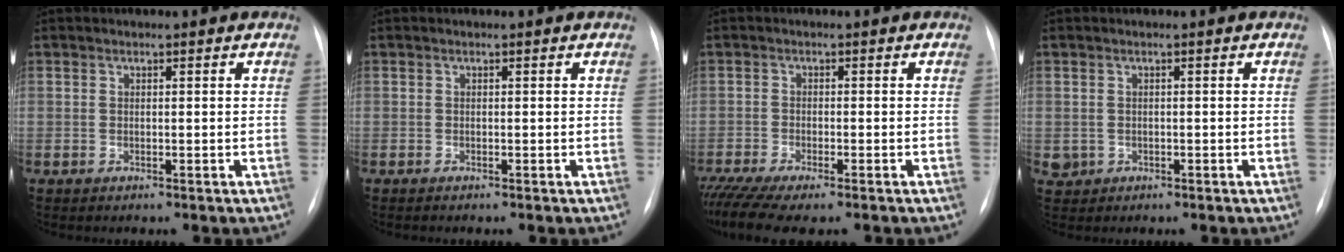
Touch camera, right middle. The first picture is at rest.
{"total": 0.0}
{"total": 8.1, "force": [-6.4, 1.0, 4.8], "torque": [-0.081, -0.014, -0.103]}
{"total": 1.6, "force": [-0.3, 1.5, 0.3], "torque": [-0.004, 0.004, 0.001]}